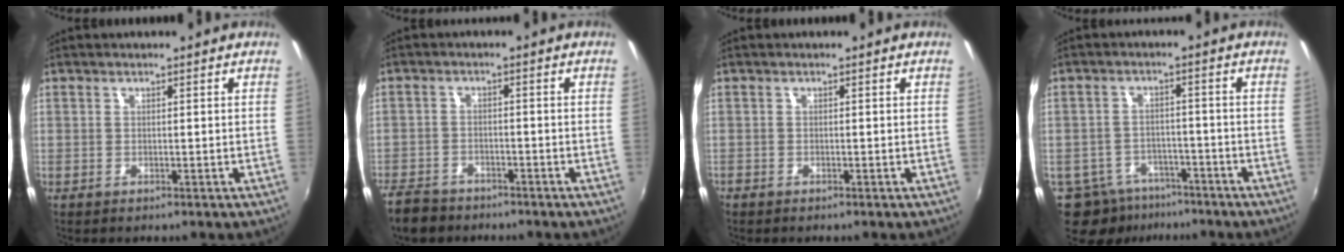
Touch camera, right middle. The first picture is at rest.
{"total": 7.3, "force": [-5.9, 3.8, 2.0], "torque": [-0.072, -0.003, -0.103]}
{"total": 0.7, "force": [-0.6, 0.2, 0.1], "torque": [-0.004, -0.003, -0.015]}
{"total": 10.7, "force": [-7.5, 6.8, 3.4], "torque": [-0.096, 0.001, -0.104]}